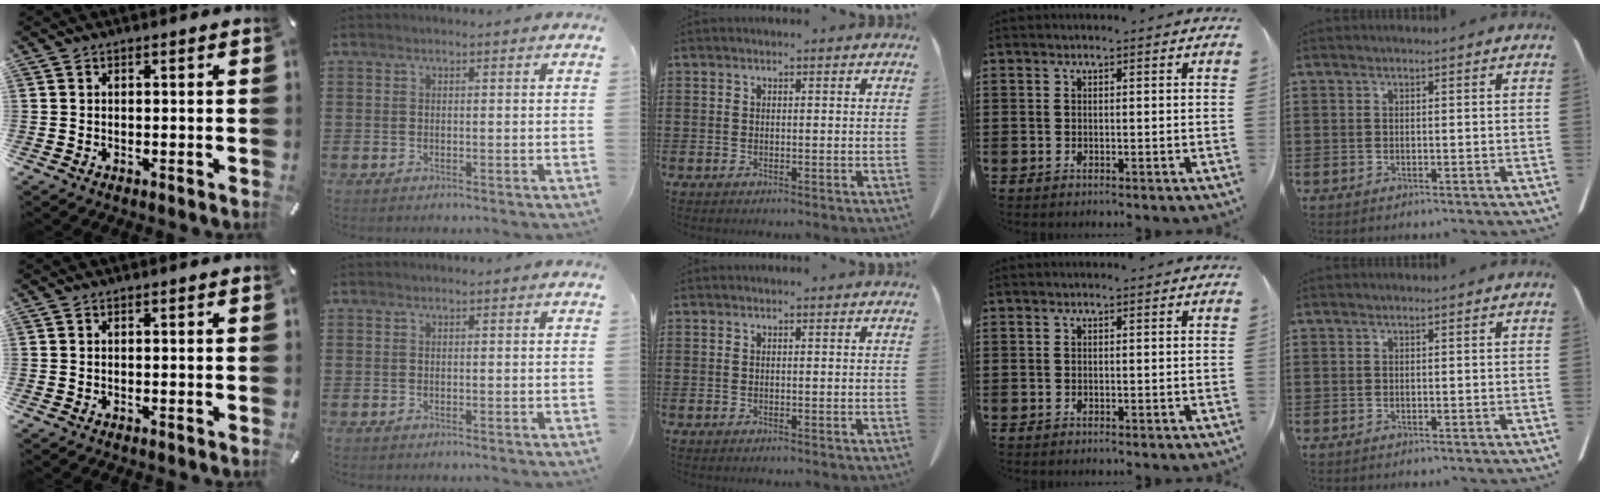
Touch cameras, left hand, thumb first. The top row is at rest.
{}